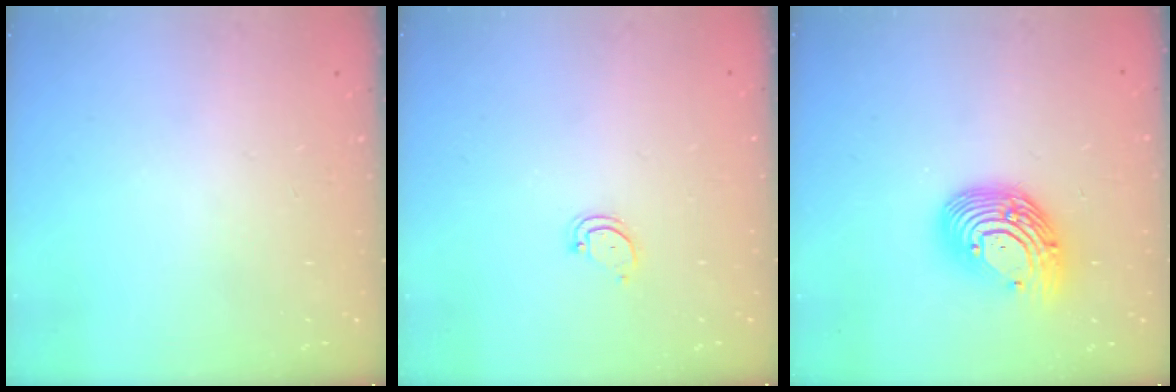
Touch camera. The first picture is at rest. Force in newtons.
{"total": 2.8, "press": 2.8, "slide": 0.2}
{"total": 15.0, "press": 14.9, "slide": 1.5}